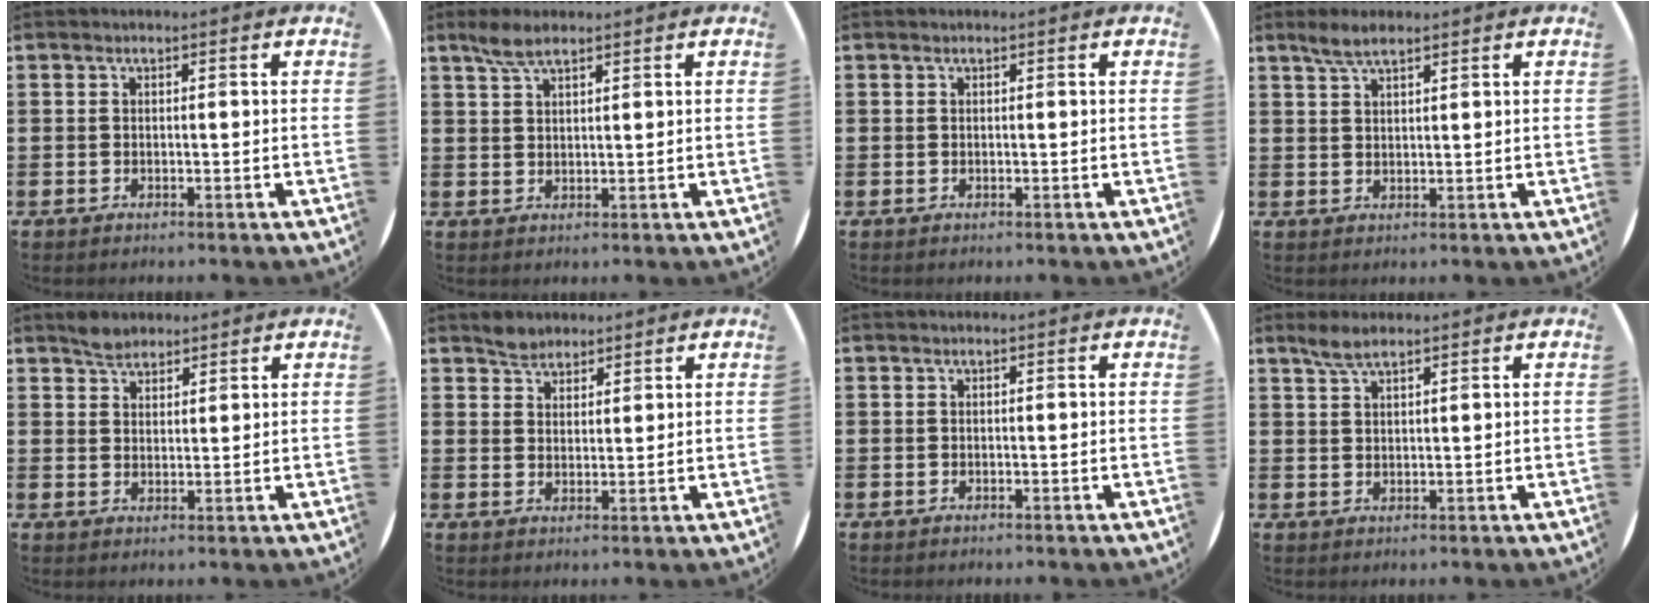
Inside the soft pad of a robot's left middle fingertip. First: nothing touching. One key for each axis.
{"total": 3.6, "fx": 2.7, "fy": 1.0, "fz": 2.1, "tx": -0.048, "ty": 0.005, "tz": 0.049}
{"total": 0.0}
{"total": 3.1, "fx": 2.4, "fy": 0.7, "fz": 1.8, "tx": -0.038, "ty": 0.004, "tz": 0.043}
{"total": 2.6, "fx": 2.4, "fy": 1.0, "fz": 0.2, "tx": -0.007, "ty": 0.003, "tz": 0.048}
{"total": 2.7, "fx": 2.4, "fy": 1.1, "fz": 0.0, "tx": -0.004, "ty": 0.004, "tz": 0.048}
{"total": 0.0}
{"total": 3.0, "fx": 2.4, "fy": 0.7, "fz": 1.7, "tx": -0.038, "ty": 0.004, "tz": 0.043}